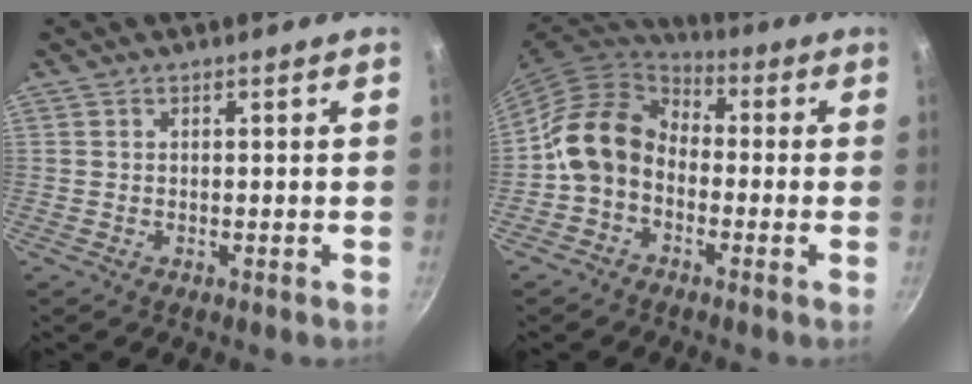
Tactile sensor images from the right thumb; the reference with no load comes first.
{"total": 12.2, "force": [-2.5, 9.4, 7.3], "torque": [-0.126, 0.048, -0.065]}